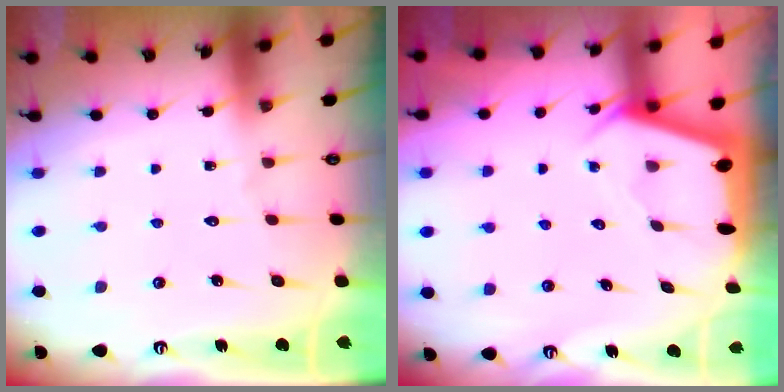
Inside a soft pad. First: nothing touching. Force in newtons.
{"total": 2.4, "press": 2.4, "slide": 0.2}